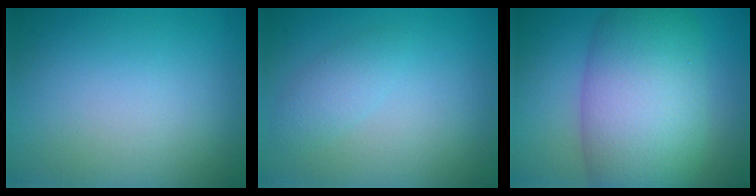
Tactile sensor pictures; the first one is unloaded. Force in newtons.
{"total": 1.6, "press": 1.6, "slide": 0.0}
{"total": 10.7, "press": 10.7, "slide": 0.1}